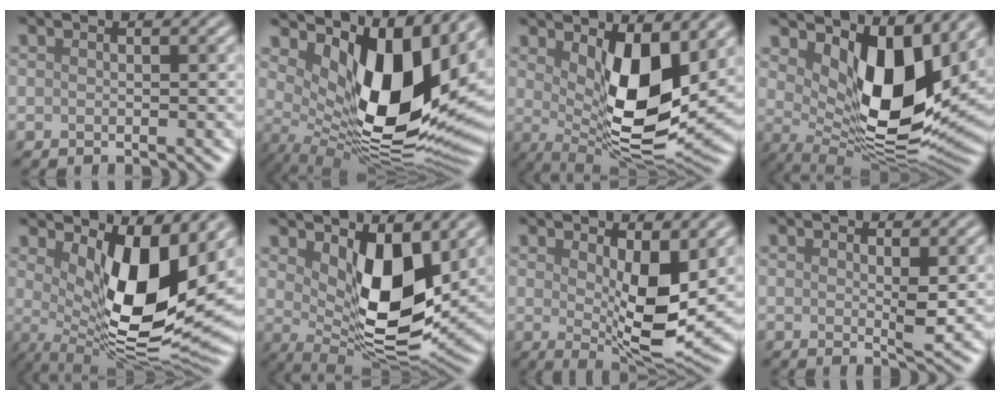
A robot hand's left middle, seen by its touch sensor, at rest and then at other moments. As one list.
[{"total": 13.8, "force": [3.5, 6.8, 11.4], "torque": [-0.186, -0.030, 0.077]}, {"total": 9.9, "force": [2.2, 4.1, 8.8], "torque": [-0.148, -0.022, 0.042]}, {"total": 11.2, "force": [3.6, 5.3, 9.2], "torque": [-0.148, -0.026, 0.073]}, {"total": 11.5, "force": [2.4, 4.5, 10.3], "torque": [-0.165, -0.023, 0.046]}, {"total": 9.5, "force": [2.8, 4.4, 7.9], "torque": [-0.133, -0.025, 0.053]}, {"total": 7.0, "force": [1.3, 2.8, 6.3], "torque": [-0.103, -0.019, 0.028]}, {"total": 1.7, "force": [0.5, 0.3, 1.6], "torque": [-0.026, -0.007, 0.008]}]